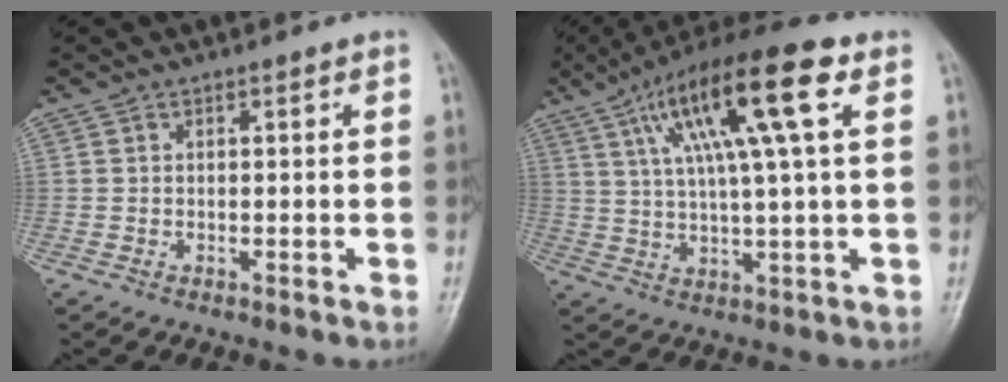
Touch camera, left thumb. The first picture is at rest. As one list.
[{"total": 16.9, "force": [6.3, 2.9, 15.4], "torque": [-0.274, 0.010, 0.101]}]